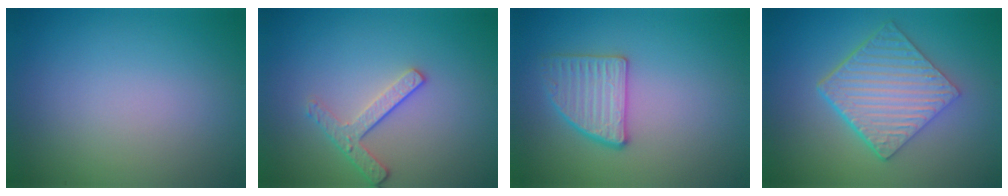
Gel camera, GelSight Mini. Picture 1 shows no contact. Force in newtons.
{"total": 2.5, "press": 2.2, "slide": 1.1}
{"total": 3.0, "press": 3.0, "slide": 0.6}
{"total": 6.5, "press": 4.5, "slide": 4.7}